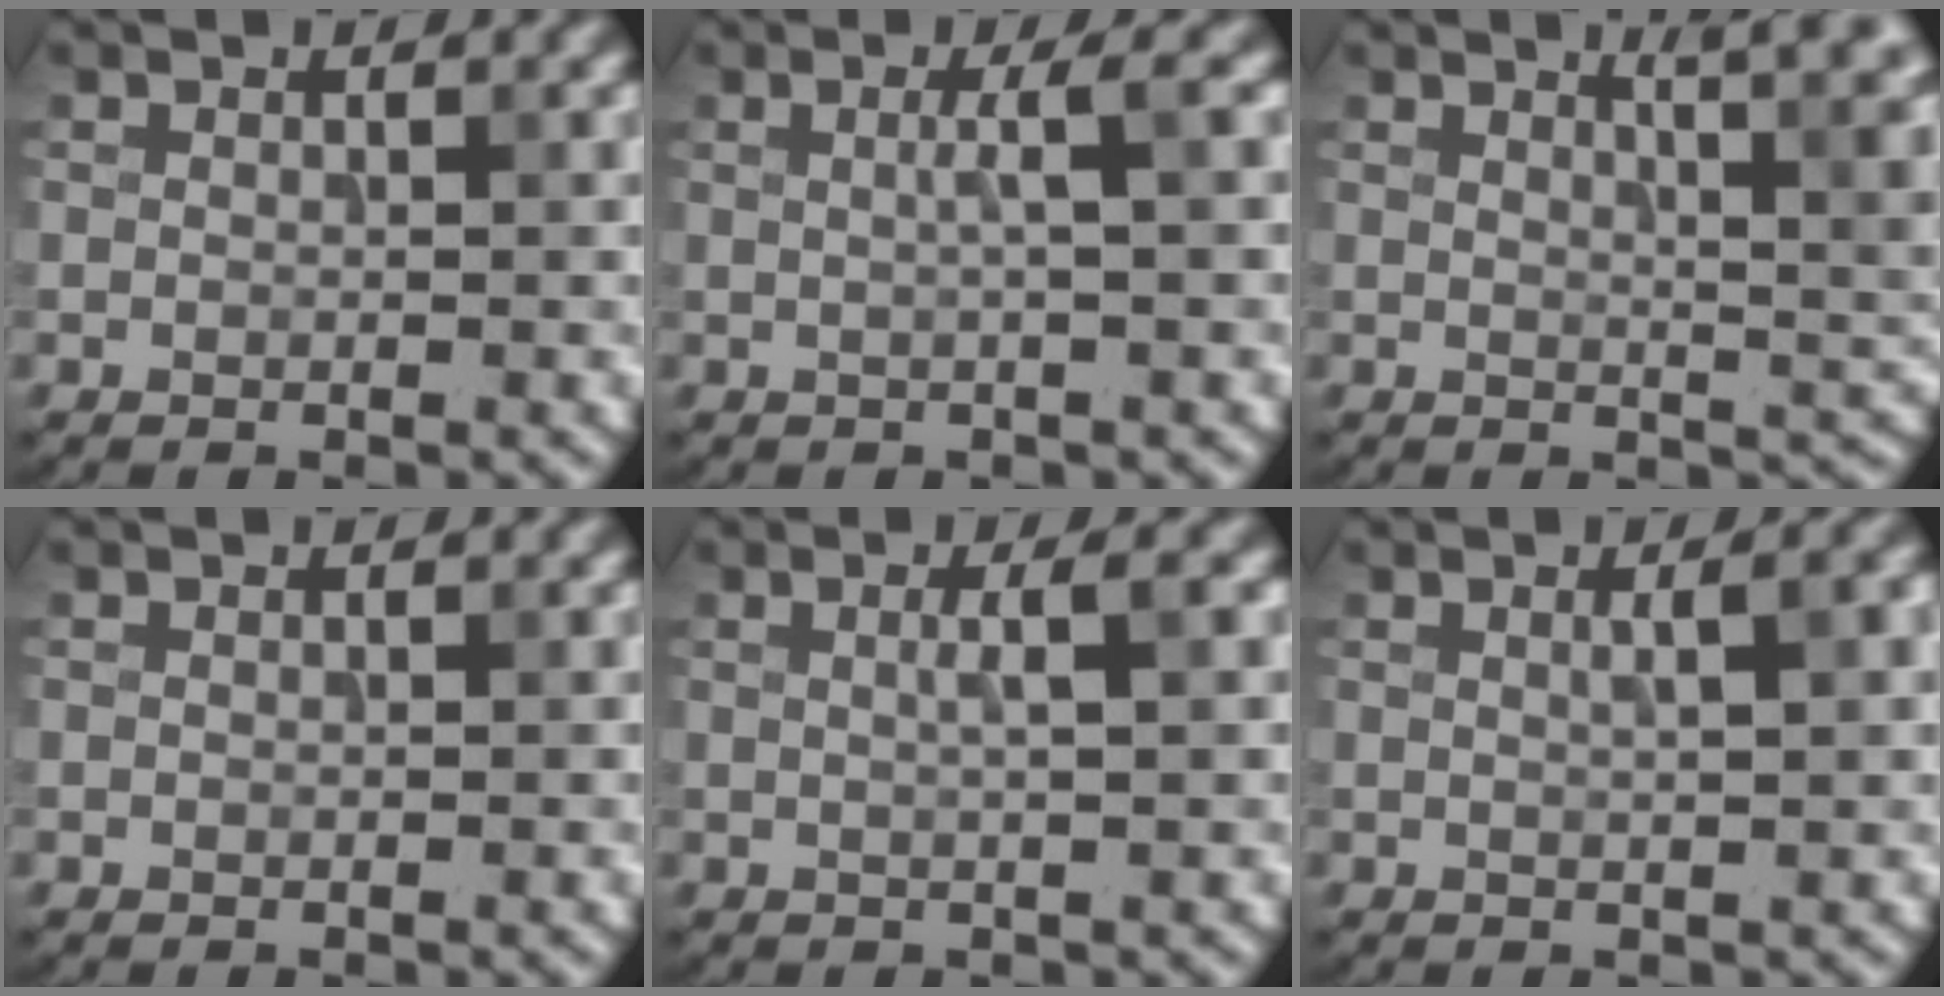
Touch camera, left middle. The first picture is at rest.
{"total": 2.1, "force": [0.2, 0.2, 2.1], "torque": [-0.033, 0.007, 0.000]}
{"total": 7.8, "force": [3.3, 2.8, 6.5], "torque": [-0.034, 0.023, 0.033]}
{"total": 0.0}
{"total": 2.1, "force": [0.3, 0.3, 2.0], "torque": [-0.026, 0.008, 0.002]}
{"total": 3.4, "force": [0.8, 1.0, 3.1], "torque": [-0.025, 0.014, 0.006]}